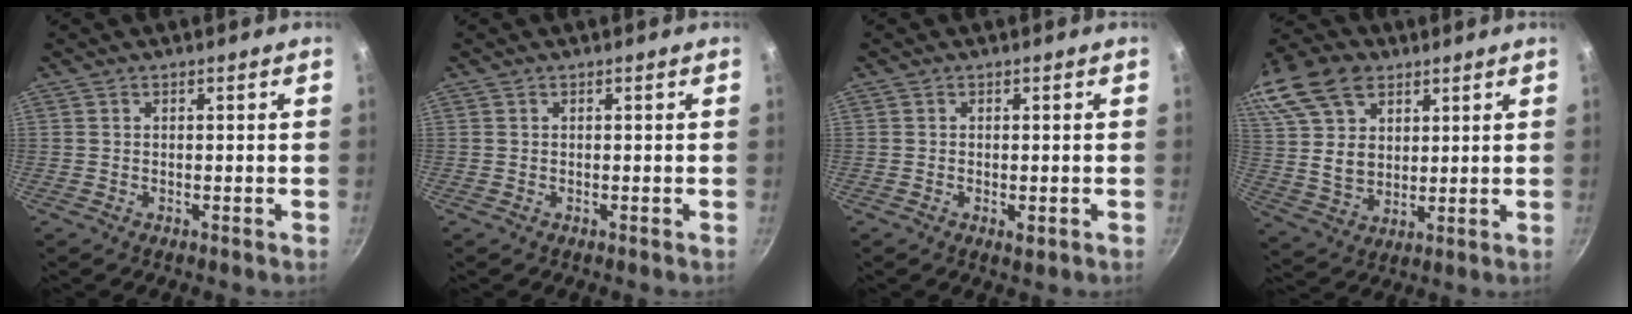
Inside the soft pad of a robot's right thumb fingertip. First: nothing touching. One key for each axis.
{"total": 0.0}
{"total": 1.8, "fx": -0.5, "fy": 0.8, "fz": 1.5, "tx": -0.026, "ty": -0.004, "tz": -0.008}
{"total": 22.6, "fx": 11.6, "fy": 15.0, "fz": 12.3, "tx": -0.266, "ty": 0.008, "tz": 0.220}